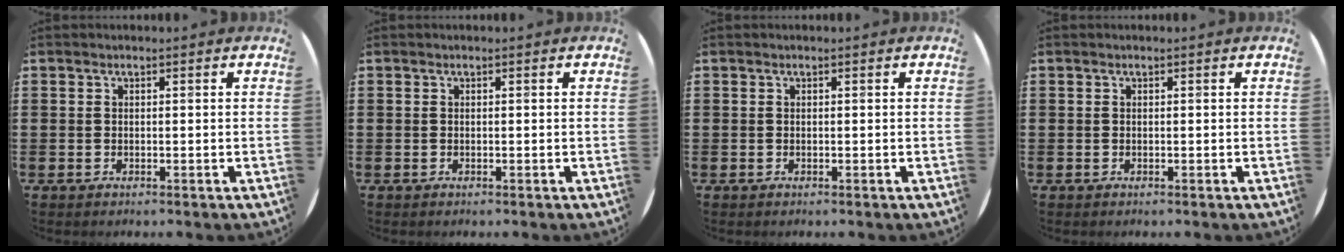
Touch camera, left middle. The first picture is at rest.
{"total": 0.0}
{"total": 0.0}
{"total": 0.0}